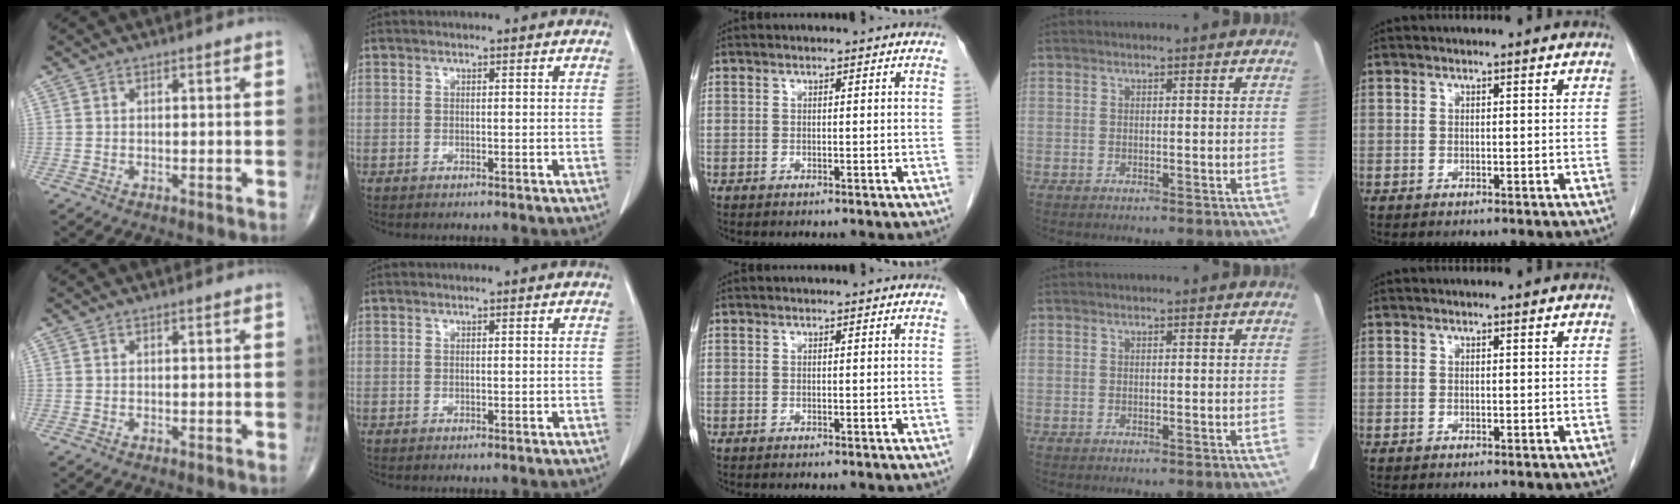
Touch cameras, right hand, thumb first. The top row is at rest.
{}